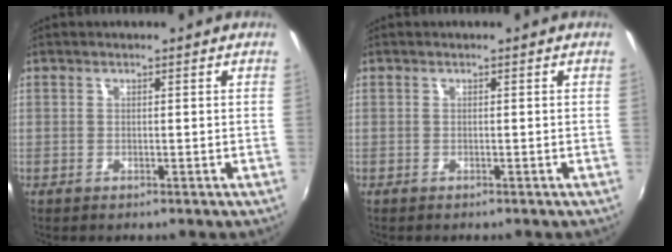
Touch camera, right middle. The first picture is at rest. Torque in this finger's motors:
{"motor_torque": [0.61, -0.85, 0.13, 0.03]}